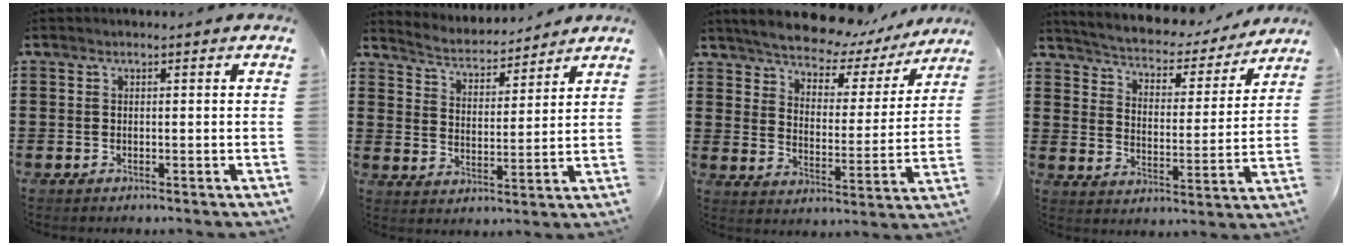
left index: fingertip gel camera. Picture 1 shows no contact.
{"total": 3.8, "force": [3.8, 0.3, 0.1], "torque": [-0.024, -0.029, 0.062]}
{"total": 6.2, "force": [6.0, 0.9, 1.3], "torque": [-0.050, -0.049, 0.098]}
{"total": 3.1, "force": [3.0, 0.5, 0.6], "torque": [-0.033, -0.027, 0.041]}